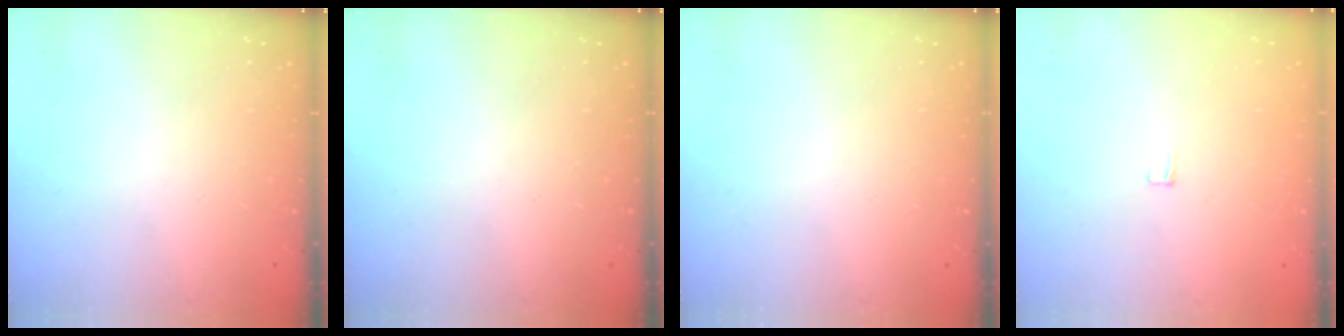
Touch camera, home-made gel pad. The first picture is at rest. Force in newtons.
{"total": 0.0}
{"total": 0.0}
{"total": 3.4, "press": 3.3, "slide": 0.3}